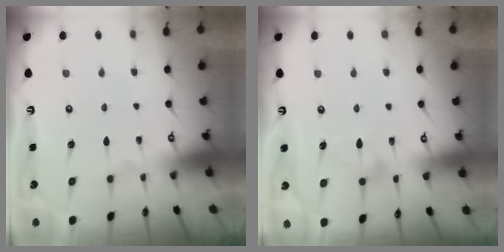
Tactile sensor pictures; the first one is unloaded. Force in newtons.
{"total": 9.8, "press": 9.7, "slide": 0.5}